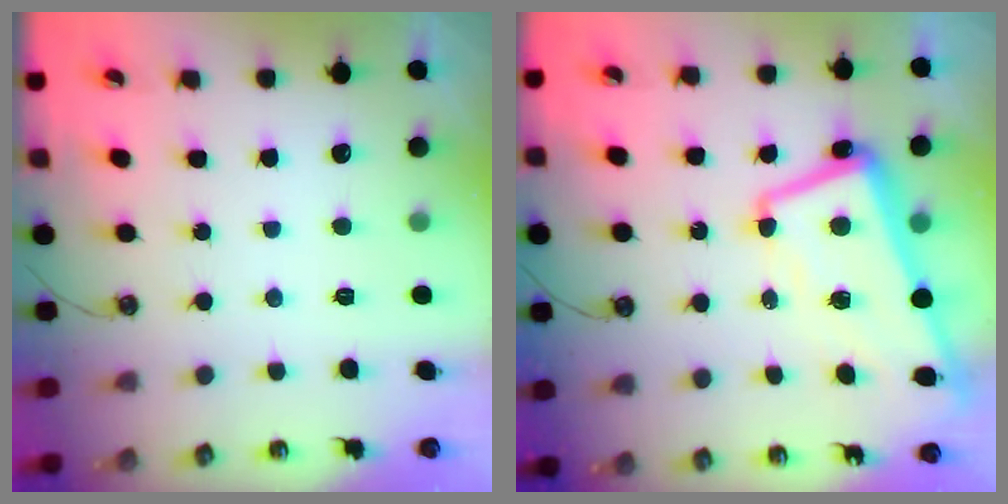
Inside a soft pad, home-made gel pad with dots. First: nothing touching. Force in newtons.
{"total": 7.2, "press": 7.1, "slide": 1.6}